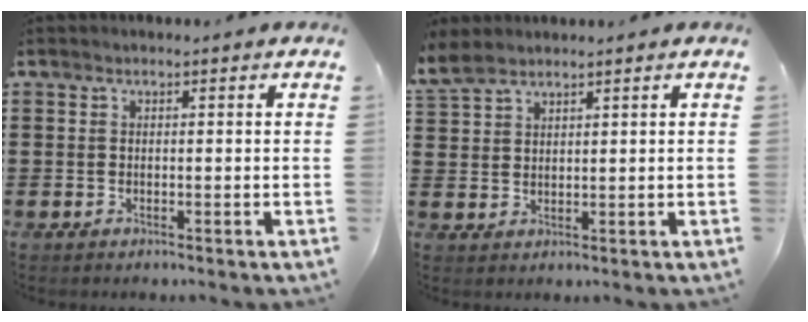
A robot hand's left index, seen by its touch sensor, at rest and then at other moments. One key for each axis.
{"total": 3.3, "fx": 2.7, "fy": 1.2, "fz": 1.4, "tx": -0.035, "ty": 0.003, "tz": 0.052}